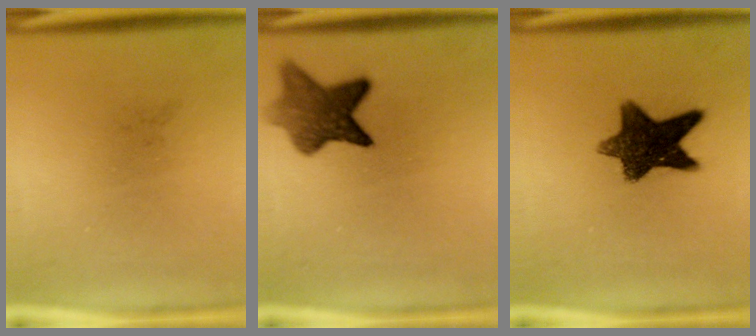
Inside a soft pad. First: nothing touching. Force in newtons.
{"total": 7.5}
{"total": 10.9}